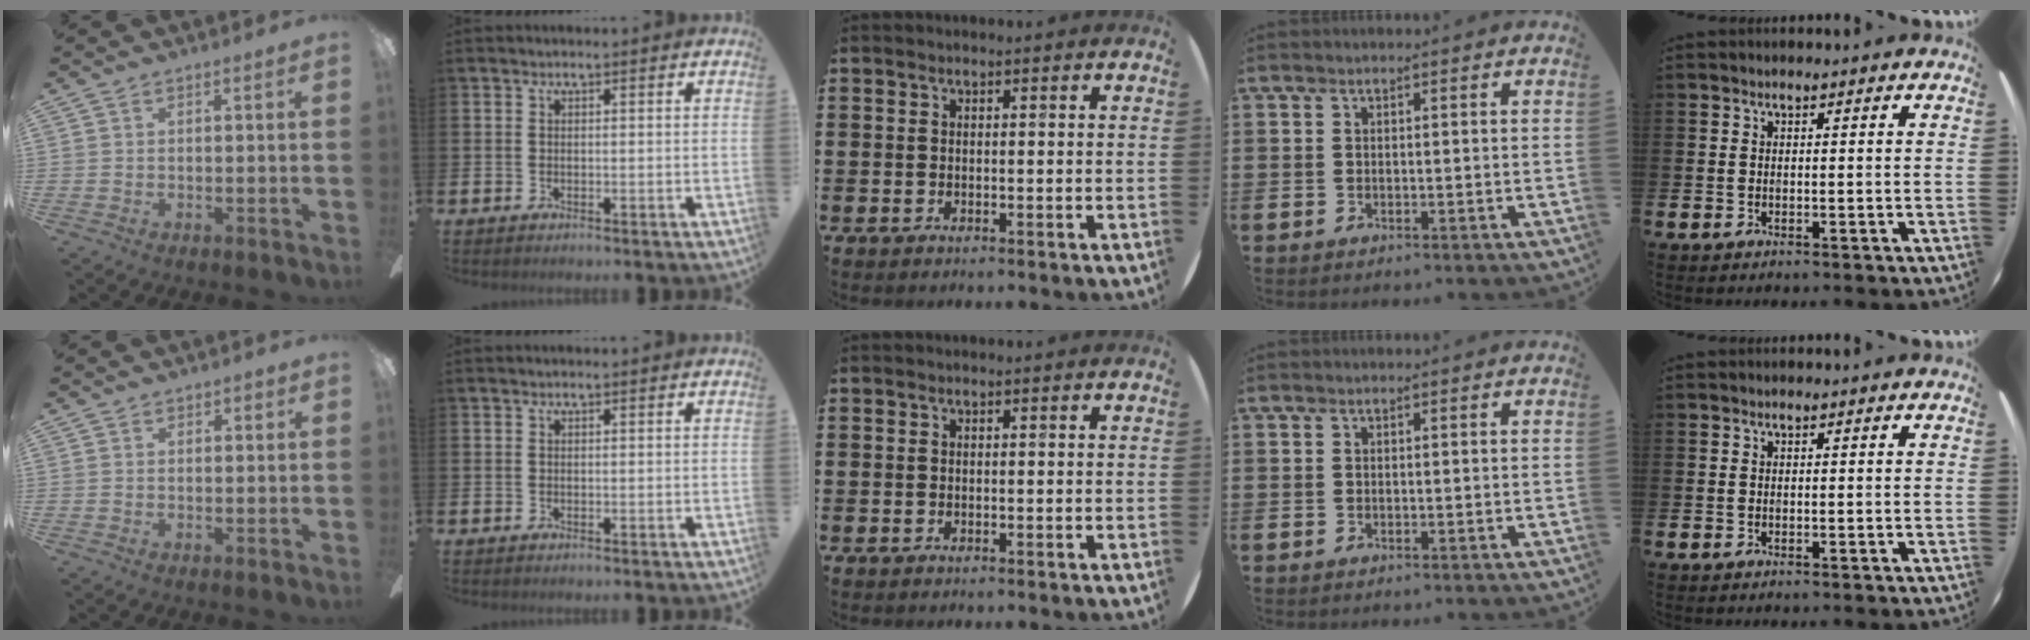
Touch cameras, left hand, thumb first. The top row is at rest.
{"thumb": {"total": 1.1, "force": [0.7, 0.8, 0.4], "torque": [0.001, 0.000, 0.010]}}